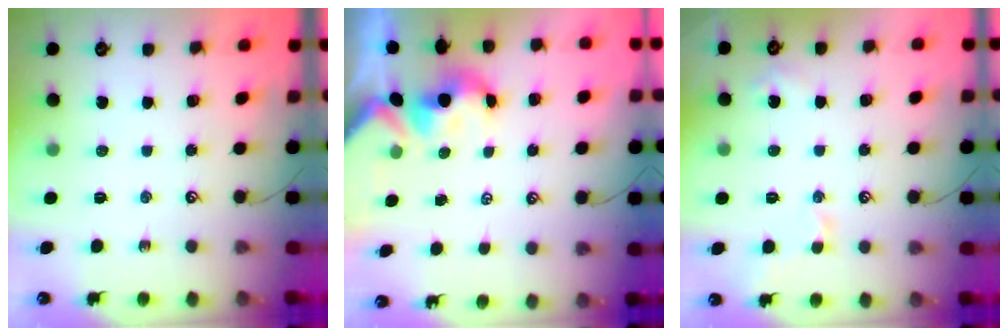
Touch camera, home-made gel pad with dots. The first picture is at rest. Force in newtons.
{"total": 1.8, "press": 1.7, "slide": 0.7}
{"total": 3.1, "press": 3.0, "slide": 0.7}